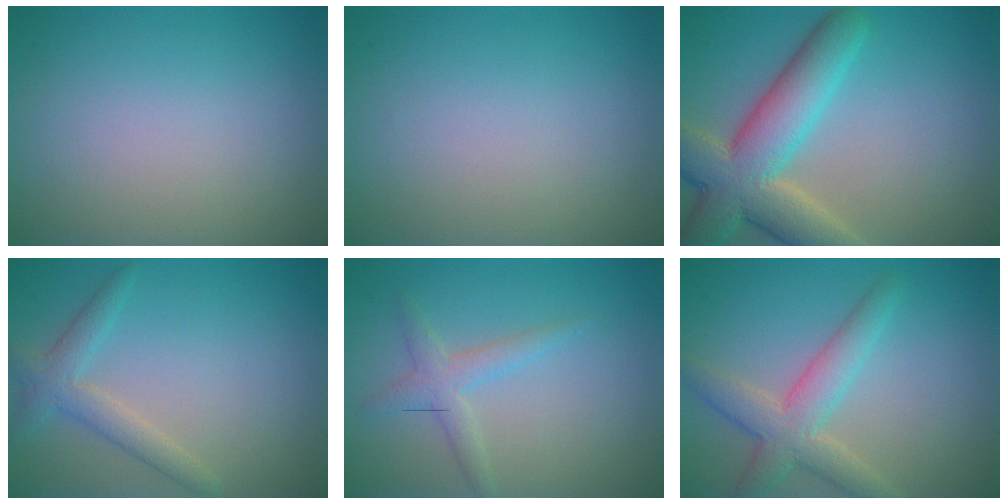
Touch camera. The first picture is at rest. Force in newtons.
{"total": 0.0}
{"total": 9.2, "press": 9.2, "slide": 0.7}
{"total": 2.6, "press": 2.6, "slide": 0.1}
{"total": 2.1, "press": 2.1, "slide": 0.1}
{"total": 4.6, "press": 4.6, "slide": 0.4}